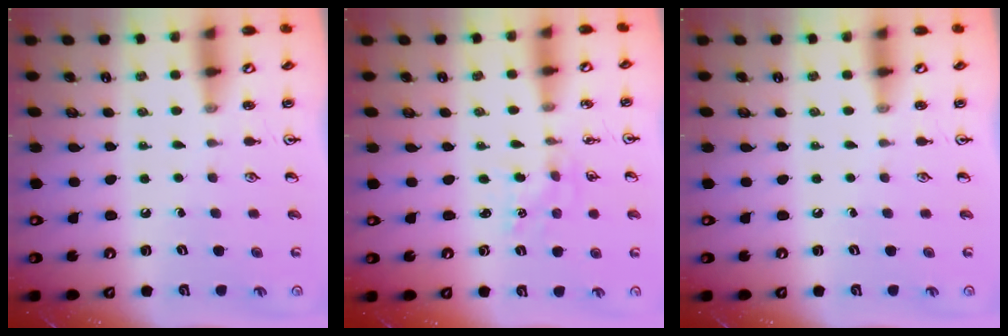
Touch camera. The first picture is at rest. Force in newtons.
{"total": 1.8, "press": 1.8, "slide": 0.2}
{"total": 0.0}